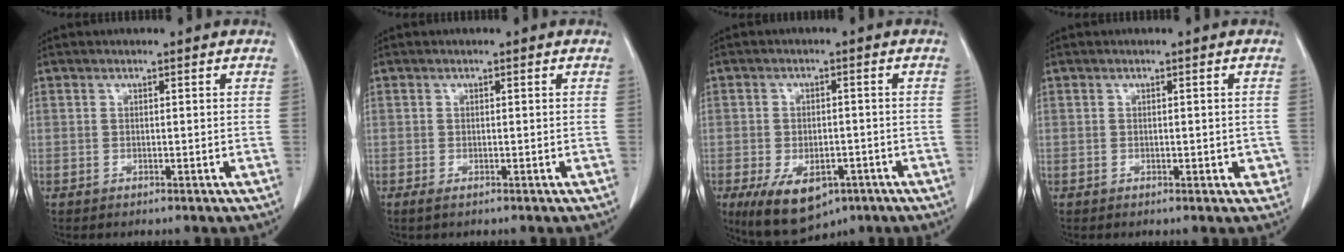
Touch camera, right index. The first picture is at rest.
{"total": 0.8, "force": [0.0, 0.0, 0.8], "torque": [-0.016, -0.004, 0.000]}
{"total": 10.5, "force": [-5.6, 5.7, 6.8], "torque": [-0.117, -0.011, -0.077]}
{"total": 2.0, "force": [-0.4, 1.3, 1.5], "torque": [-0.008, 0.006, -0.002]}